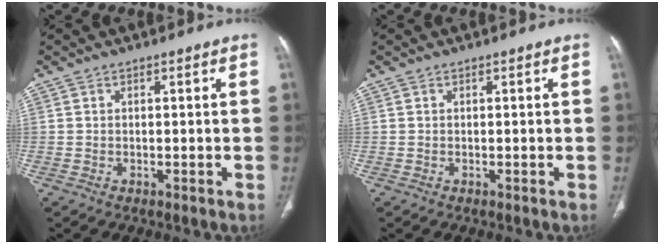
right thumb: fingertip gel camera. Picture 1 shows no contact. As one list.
[{"total": 0.0}]